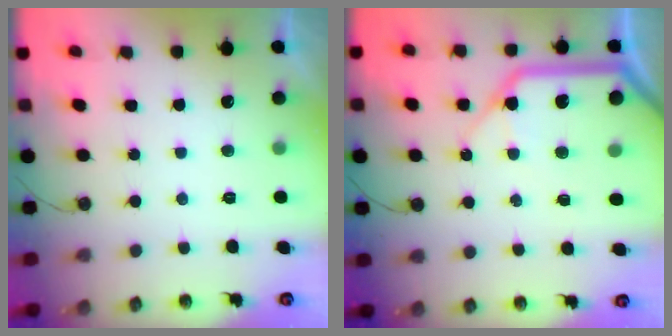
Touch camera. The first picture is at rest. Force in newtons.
{"total": 17.7, "press": 17.6, "slide": 2.2}